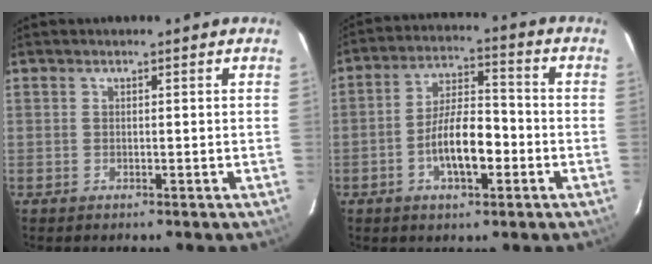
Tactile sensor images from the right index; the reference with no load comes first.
{"total": 9.8, "force": [-3.4, 3.7, 8.4], "torque": [-0.159, 0.008, -0.055]}